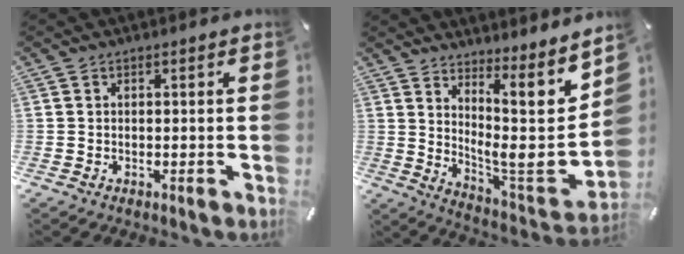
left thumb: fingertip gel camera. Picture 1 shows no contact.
{"total": 14.1, "force": [7.0, 3.2, 11.8], "torque": [-0.158, -0.107, 0.104]}